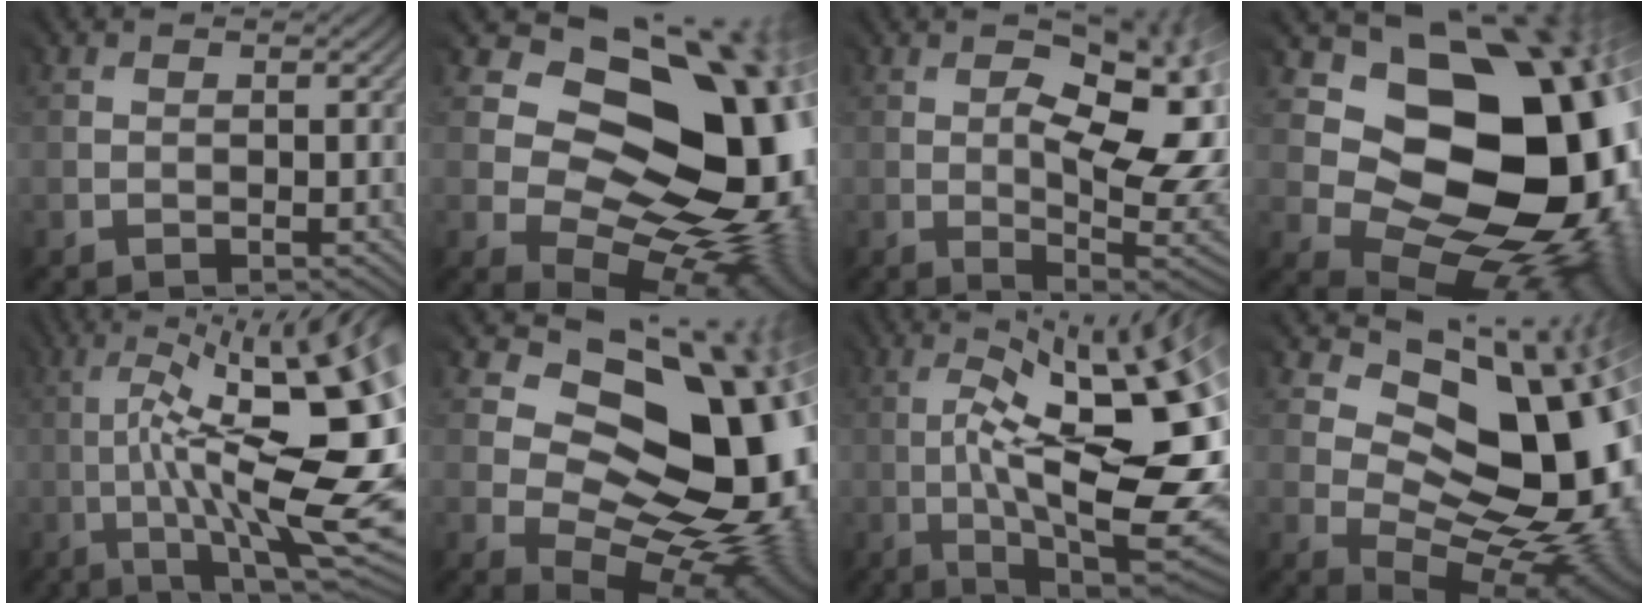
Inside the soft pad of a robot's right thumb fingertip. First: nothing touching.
{"total": 16.8, "force": [2.0, 12.8, 10.7], "torque": [-0.132, 0.003, 0.054]}
{"total": 16.1, "force": [-0.4, 7.7, 14.1], "torque": [-0.172, 0.019, 0.011]}
{"total": 16.6, "force": [1.1, 13.1, 10.1], "torque": [-0.119, -0.025, 0.050]}
{"total": 18.1, "force": [-2.9, 5.0, 17.2], "torque": [-0.235, 0.015, -0.042]}
{"total": 15.3, "force": [2.5, 11.1, 10.2], "torque": [-0.123, -0.006, 0.067]}
{"total": 16.5, "force": [-1.6, 4.1, 15.9], "torque": [-0.238, 0.008, -0.010]}
{"total": 14.8, "force": [3.1, 9.8, 10.6], "torque": [-0.112, 0.012, 0.070]}